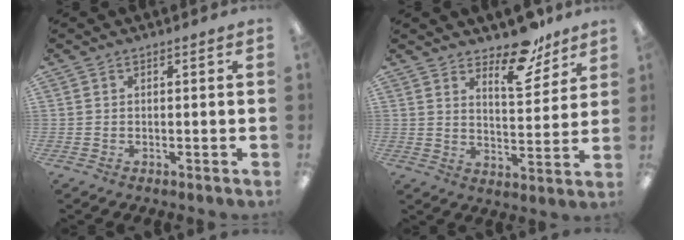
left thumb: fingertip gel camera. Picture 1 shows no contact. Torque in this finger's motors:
{"motor_torque": [0.08, 0.13, -0.29, 0.11, 0.06]}